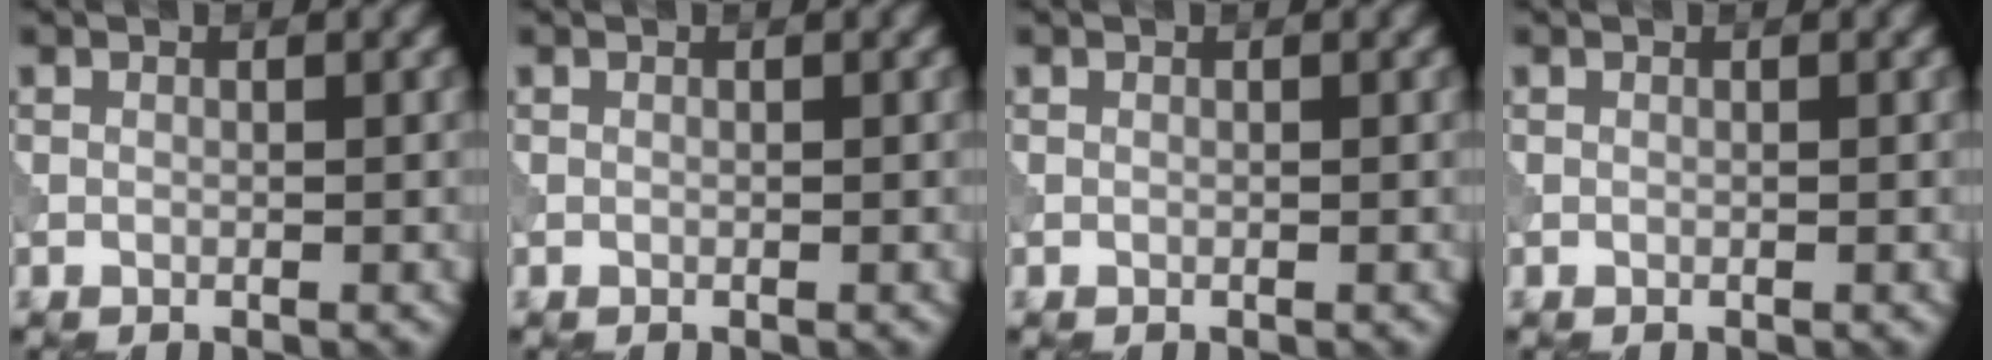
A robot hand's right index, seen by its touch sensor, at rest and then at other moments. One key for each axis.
{"total": 0.0}
{"total": 0.0}
{"total": 0.0}